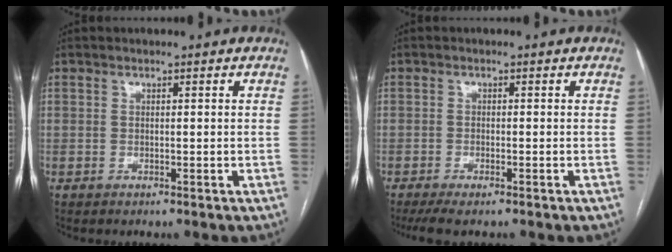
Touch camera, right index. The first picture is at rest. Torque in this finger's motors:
{"motor_torque": [0.43, -0.11, 0.11, 0.01]}